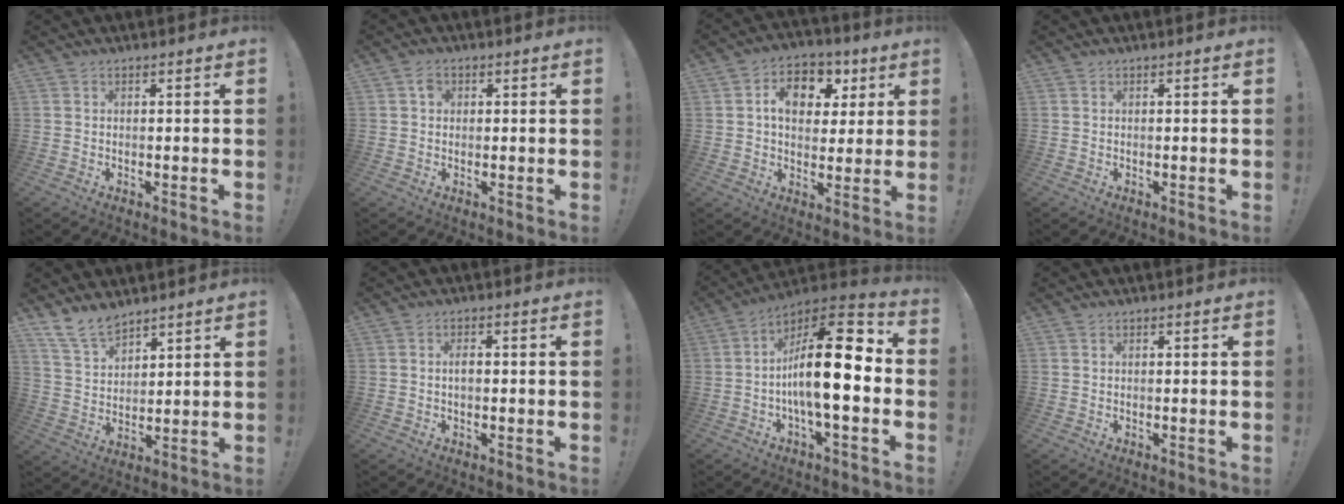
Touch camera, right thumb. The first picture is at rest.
{"total": 2.1, "force": [0.5, 1.7, 1.0], "torque": [-0.004, -0.002, 0.006]}
{"total": 11.7, "force": [3.9, 8.6, 6.9], "torque": [-0.097, -0.009, 0.075]}
{"total": 0.0}
{"total": 9.7, "force": [8.2, 4.1, 3.2], "torque": [-0.065, -0.052, 0.161]}
{"total": 2.0, "force": [0.0, 1.1, 1.7], "torque": [-0.025, 0.004, -0.003]}
{"total": 20.4, "force": [-1.2, 6.9, 19.2], "torque": [-0.314, 0.010, -0.023]}
{"total": 0.0}